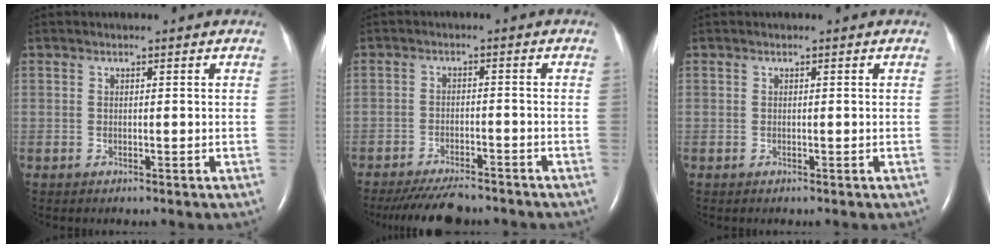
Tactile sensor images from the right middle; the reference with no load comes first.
{"total": 8.9, "force": [-8.0, 1.8, 3.5], "torque": [-0.056, -0.016, -0.122]}
{"total": 0.0}